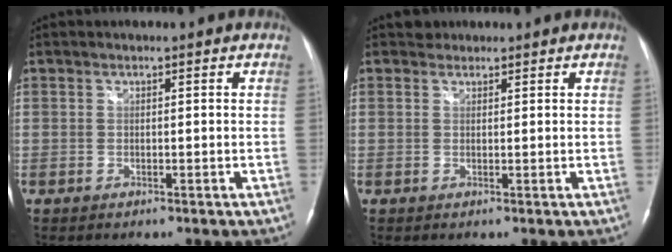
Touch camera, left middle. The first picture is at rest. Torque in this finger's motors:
{"motor_torque": [0.07, 0.05, -0.17, 0.00]}